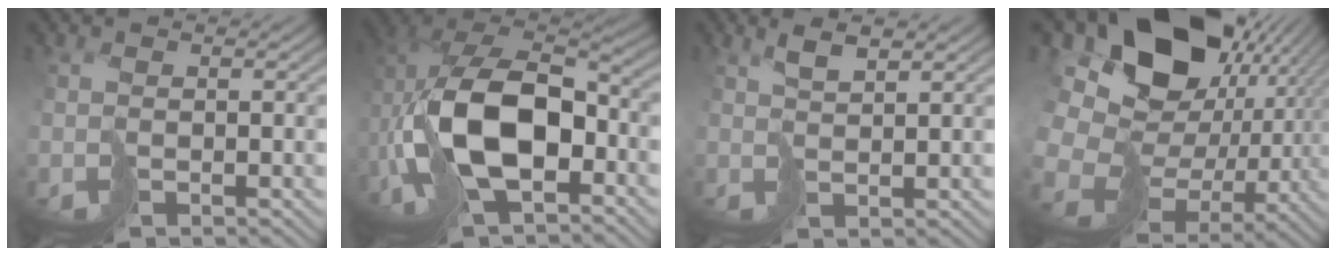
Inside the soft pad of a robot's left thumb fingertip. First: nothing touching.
{"total": 16.8, "force": [-4.1, 9.7, 13.1], "torque": [-0.291, -0.013, -0.073]}
{"total": 2.9, "force": [1.9, 0.6, 2.1], "torque": [-0.047, 0.004, 0.038]}
{"total": 21.2, "force": [2.9, 16.4, 13.2], "torque": [-0.295, -0.025, 0.073]}